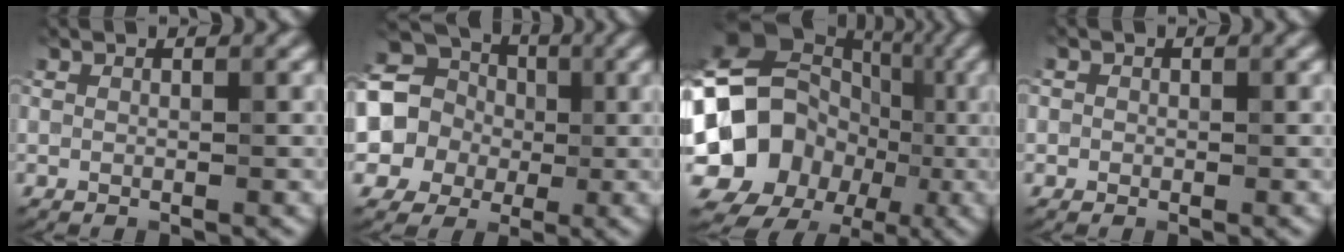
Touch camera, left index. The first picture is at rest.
{"total": 10.5, "force": [0.2, 9.6, 4.1], "torque": [-0.096, 0.022, -0.035]}
{"total": 14.9, "force": [-2.8, 13.0, 6.6], "torque": [-0.130, 0.014, -0.070]}
{"total": 0.8, "force": [0.1, 0.8, 0.1], "torque": [0.007, -0.004, -0.004]}